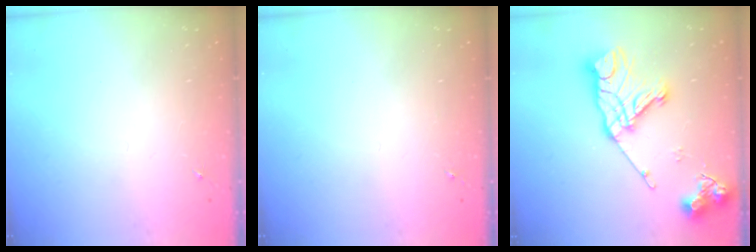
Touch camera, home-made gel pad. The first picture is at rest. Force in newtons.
{"total": 0.0}
{"total": 18.6, "press": 18.5, "slide": 1.4}